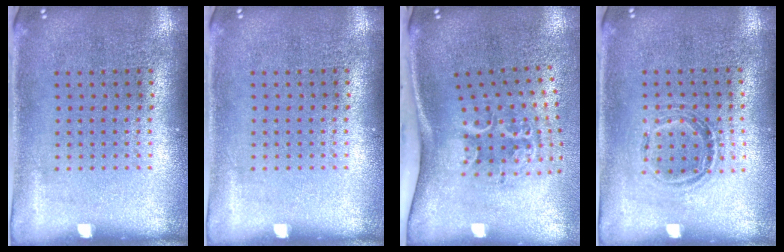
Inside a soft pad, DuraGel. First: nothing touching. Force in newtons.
{"total": 0.0}
{"total": 2.2, "press": 1.3, "slide": 1.8}
{"total": 1.1, "press": 1.0, "slide": 0.4}